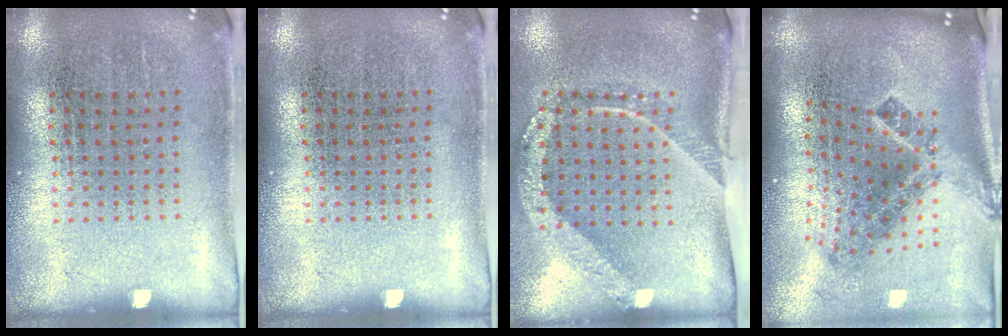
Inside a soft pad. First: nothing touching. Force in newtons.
{"total": 0.0}
{"total": 2.5, "press": 1.7, "slide": 1.8}
{"total": 2.4, "press": 1.5, "slide": 1.9}